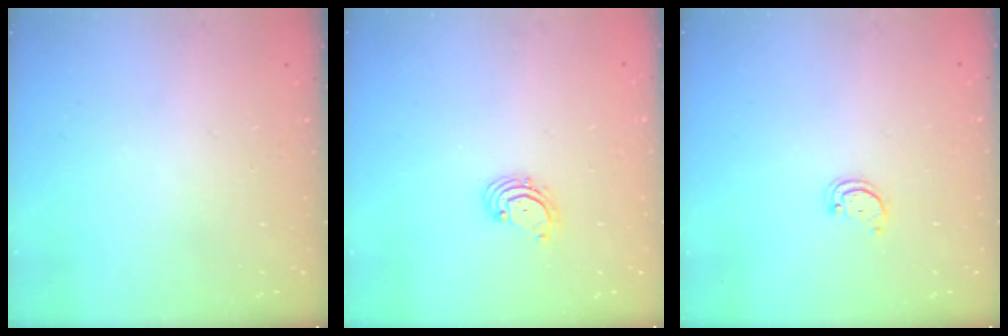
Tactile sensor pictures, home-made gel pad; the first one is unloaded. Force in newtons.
{"total": 2.0, "press": 1.9, "slide": 0.6}
{"total": 2.2, "press": 2.2, "slide": 0.2}